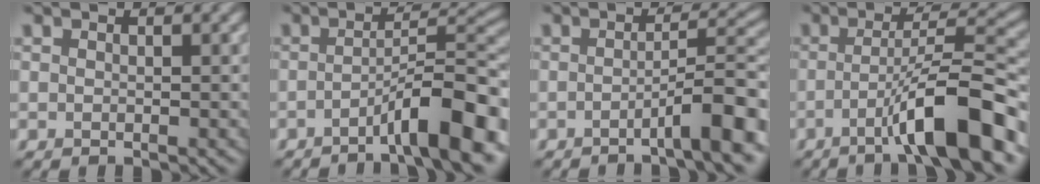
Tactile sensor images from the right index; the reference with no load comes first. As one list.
[{"total": 8.5, "force": [-4.3, 1.5, 7.2], "torque": [-0.099, 0.020, -0.069]}, {"total": 6.2, "force": [-2.8, 0.9, 5.5], "torque": [-0.073, 0.017, -0.051]}, {"total": 9.3, "force": [-4.1, 1.4, 8.3], "torque": [-0.117, 0.019, -0.068]}]